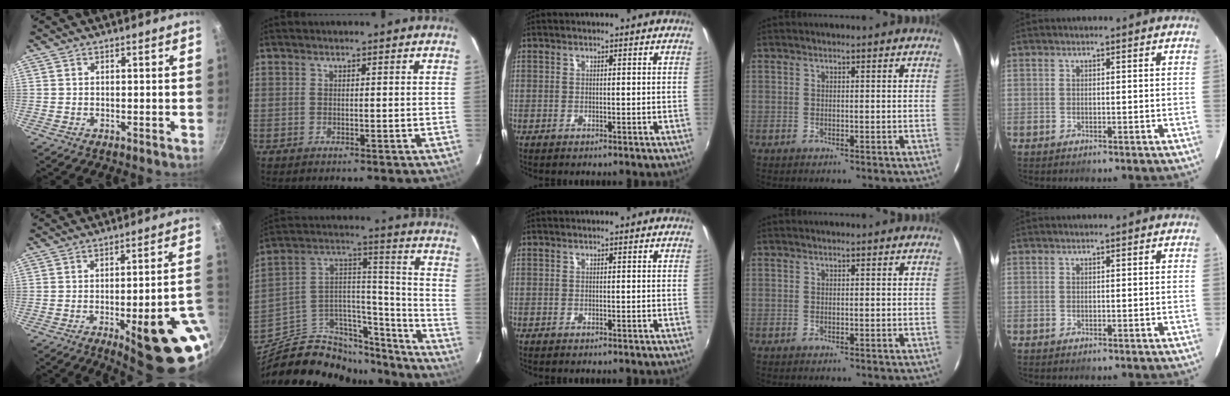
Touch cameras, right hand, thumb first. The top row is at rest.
{"thumb": {"total": 21.5, "force": [-7.1, 6.1, 19.4], "torque": [-0.202, 0.017, -0.086]}, "index": {"total": 24.1, "force": [-18.9, 11.6, 9.5], "torque": [-0.178, 0.077, -0.277]}}